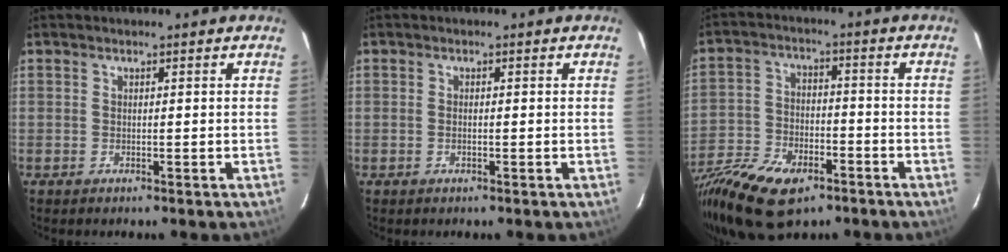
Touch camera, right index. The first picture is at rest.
{"total": 0.6, "force": [-0.2, 0.2, 0.6], "torque": [-0.012, 0.000, -0.004]}
{"total": 19.4, "force": [-12.5, 9.7, 11.3], "torque": [-0.263, -0.044, -0.218]}